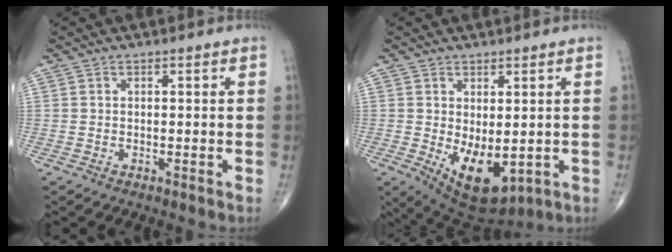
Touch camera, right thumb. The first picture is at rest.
{"total": 10.1, "force": [-1.5, 5.3, 8.5], "torque": [-0.119, -0.013, 0.002]}